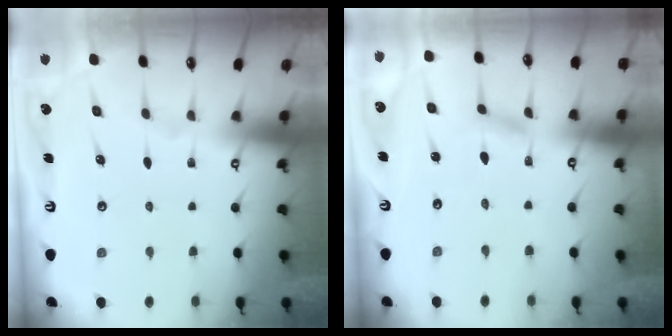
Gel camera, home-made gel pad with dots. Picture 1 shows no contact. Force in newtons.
{"total": 2.7, "press": 2.7, "slide": 0.1}